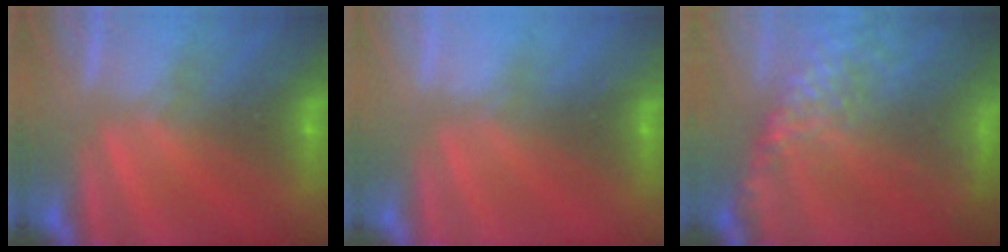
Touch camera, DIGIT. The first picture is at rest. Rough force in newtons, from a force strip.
{"total": 2.2}
{"total": 7.5}